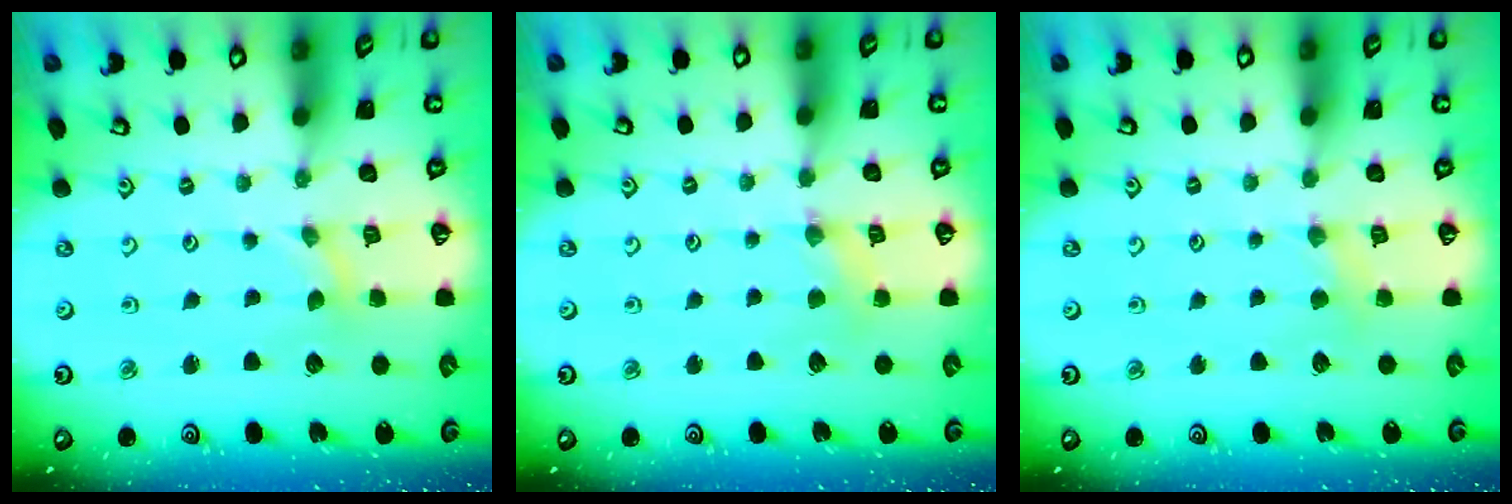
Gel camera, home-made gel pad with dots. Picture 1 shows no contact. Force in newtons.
{"total": 2.3, "press": 2.3, "slide": 0.3}
{"total": 2.9, "press": 2.9, "slide": 0.4}